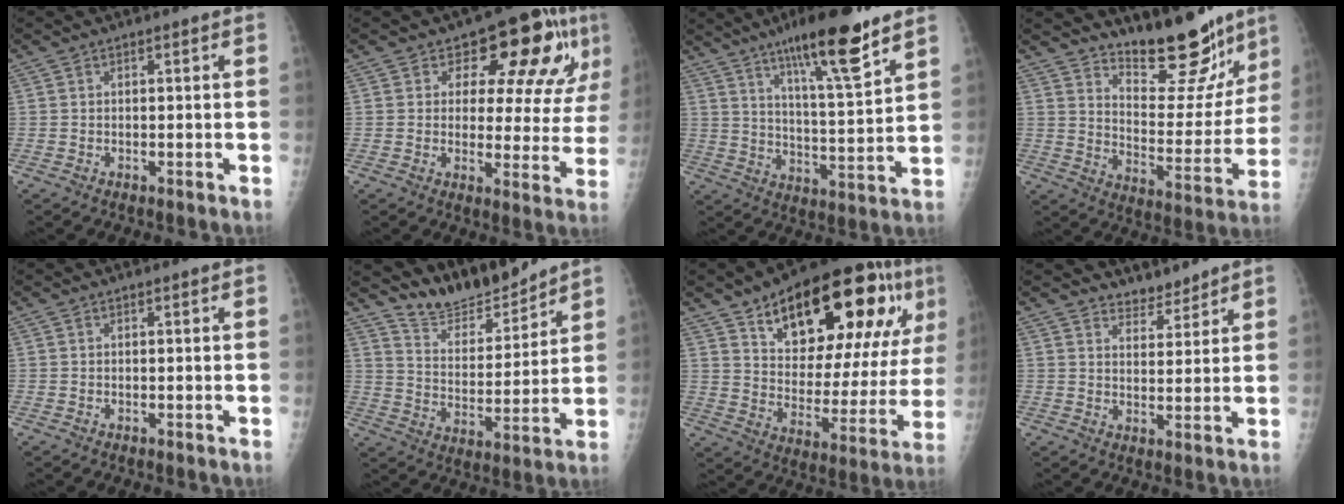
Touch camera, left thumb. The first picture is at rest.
{"total": 15.5, "force": [7.2, 7.7, 11.3], "torque": [-0.095, -0.024, 0.089]}
{"total": 16.1, "force": [10.6, 2.4, 11.9], "torque": [-0.180, -0.061, 0.175]}
{"total": 17.2, "force": [13.9, 5.7, 8.3], "torque": [-0.062, -0.115, 0.210]}
{"total": 0.0}
{"total": 10.6, "force": [10.2, 2.0, 1.9], "torque": [-0.011, -0.071, 0.196]}
{"total": 27.1, "force": [13.3, 10.7, 21.1], "torque": [-0.274, -0.025, 0.207]}
{"total": 4.1, "force": [3.8, 1.3, 0.2], "torque": [0.015, -0.033, 0.065]}